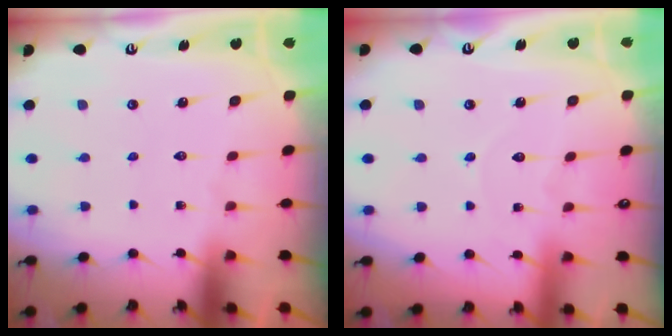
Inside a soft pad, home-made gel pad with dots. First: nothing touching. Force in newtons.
{"total": 5.2, "press": 5.1, "slide": 0.5}